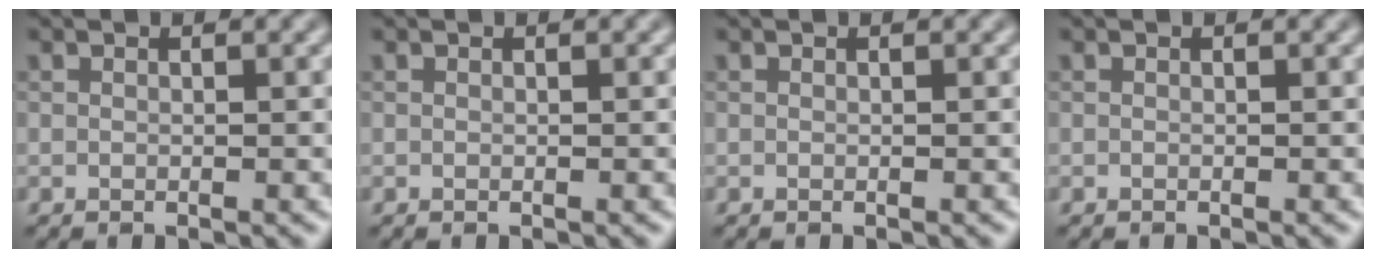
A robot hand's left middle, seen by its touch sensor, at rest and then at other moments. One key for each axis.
{"total": 0.0}
{"total": 0.0}
{"total": 0.0}